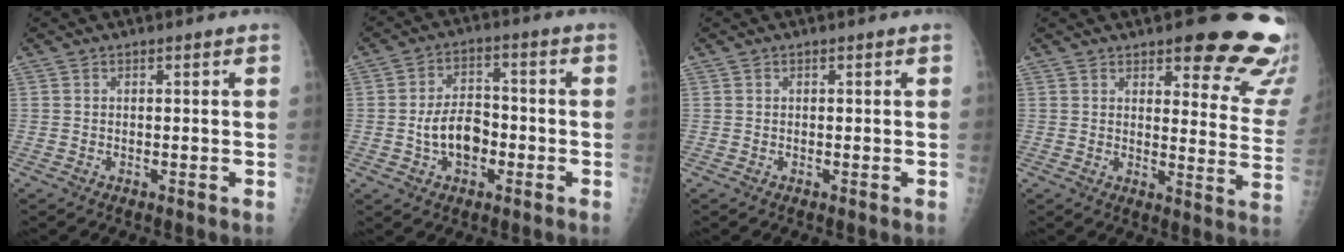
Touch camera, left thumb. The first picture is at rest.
{"total": 8.0, "force": [-2.0, 5.3, 5.7], "torque": [-0.080, 0.022, -0.038]}
{"total": 0.0}
{"total": 18.8, "force": [13.3, 6.1, 11.8], "torque": [-0.095, -0.080, 0.147]}